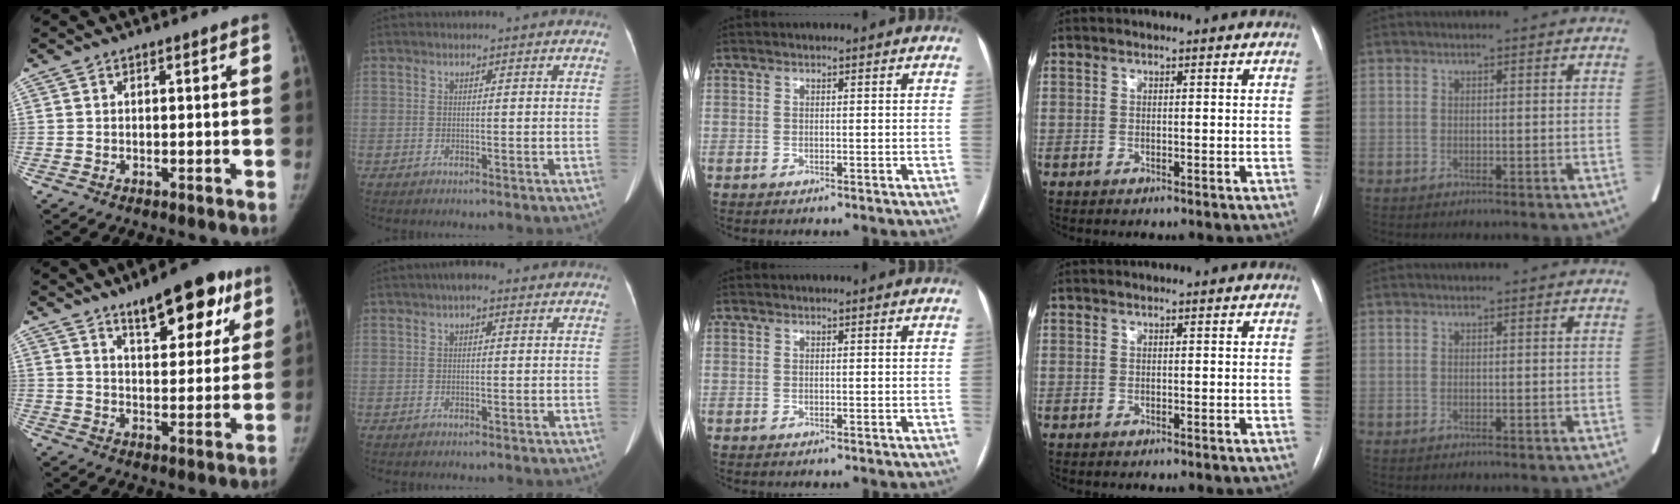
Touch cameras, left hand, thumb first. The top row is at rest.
{"thumb": {"total": 14.2, "force": [8.6, 5.6, 9.8], "torque": [-0.096, -0.031, 0.124]}, "index": {"total": 2.3, "force": [1.2, 0.9, 1.8], "torque": [-0.027, 0.018, 0.015]}}